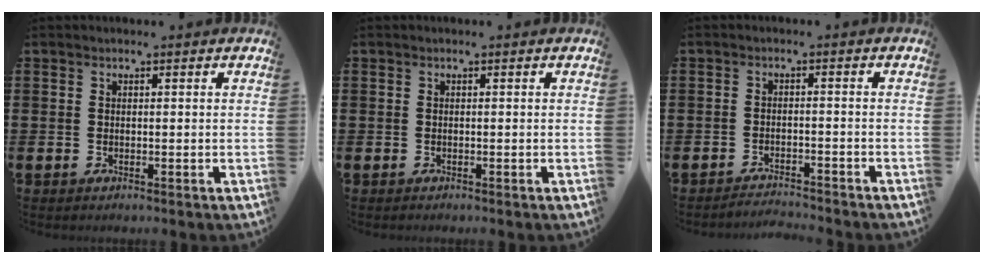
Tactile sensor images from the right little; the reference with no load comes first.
{"total": 0.0}
{"total": 2.0, "force": [-2.0, -0.1, -0.1], "torque": [-0.003, 0.005, -0.043]}